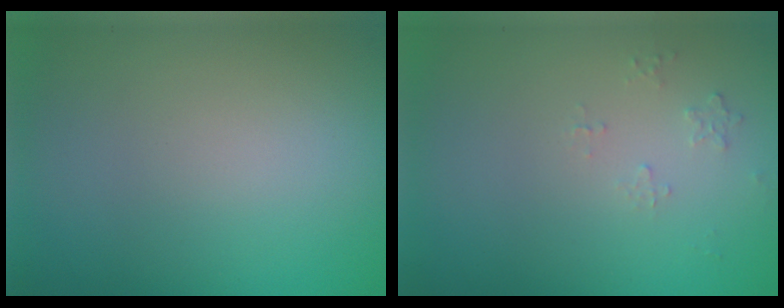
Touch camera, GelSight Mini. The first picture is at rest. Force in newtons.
{"total": 0.6, "press": 0.4, "slide": 0.5}